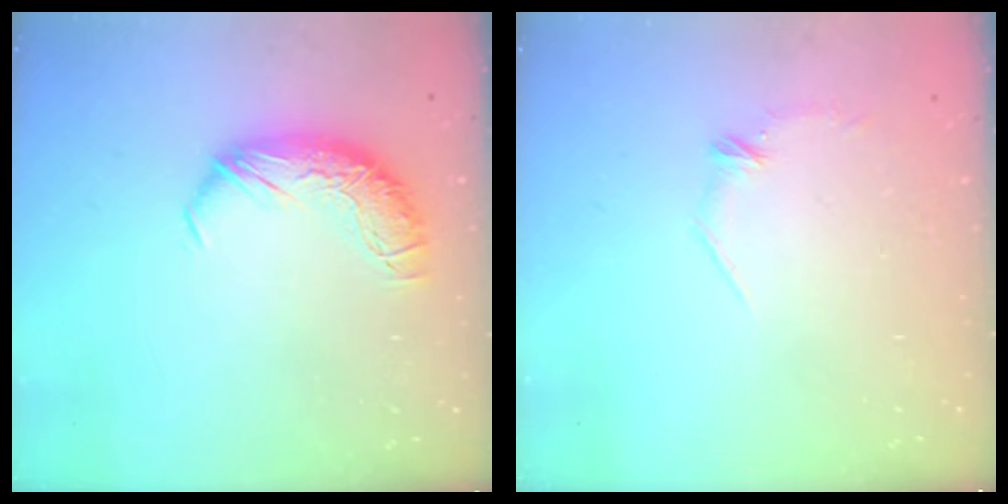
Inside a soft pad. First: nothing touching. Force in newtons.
{"total": 7.5, "press": 7.4, "slide": 0.8}